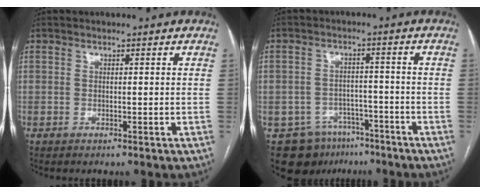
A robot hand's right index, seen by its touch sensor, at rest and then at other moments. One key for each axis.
{"total": 10.1, "fx": -6.5, "fy": 7.4, "fz": 2.4, "tx": -0.042, "ty": 0.019, "tz": -0.090}